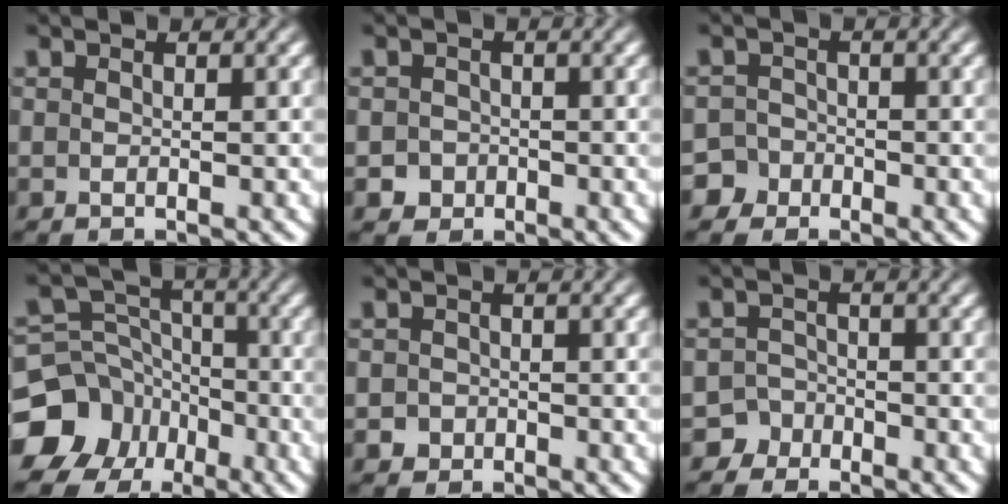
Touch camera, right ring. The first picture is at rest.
{"total": 3.2, "force": [-1.4, 2.8, 0.5], "torque": [-0.015, -0.018, -0.019]}
{"total": 4.6, "force": [-2.6, 3.8, 0.4], "torque": [-0.012, -0.018, -0.046]}
{"total": 13.3, "force": [-4.1, 11.7, 4.9], "torque": [-0.082, -0.049, -0.070]}
{"total": 2.1, "force": [-1.0, 1.8, 0.1], "torque": [-0.010, -0.016, -0.011]}
{"total": 4.4, "force": [-3.0, 3.3, 0.1], "torque": [-0.002, -0.012, -0.054]}